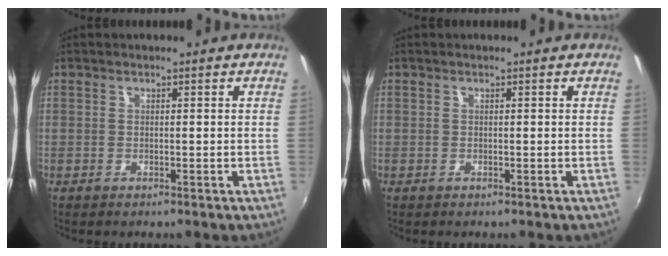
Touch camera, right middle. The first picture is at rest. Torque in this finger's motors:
{"motor_torque": [0.03, -0.23, 0.05, 0.00]}